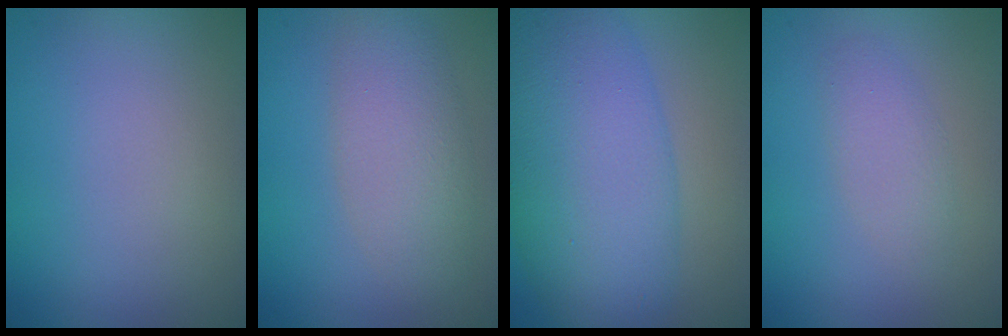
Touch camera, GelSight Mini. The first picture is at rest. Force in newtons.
{"total": 4.1, "press": 4.1, "slide": 0.3}
{"total": 10.0, "press": 10.0, "slide": 0.3}
{"total": 1.9, "press": 1.9, "slide": 0.0}